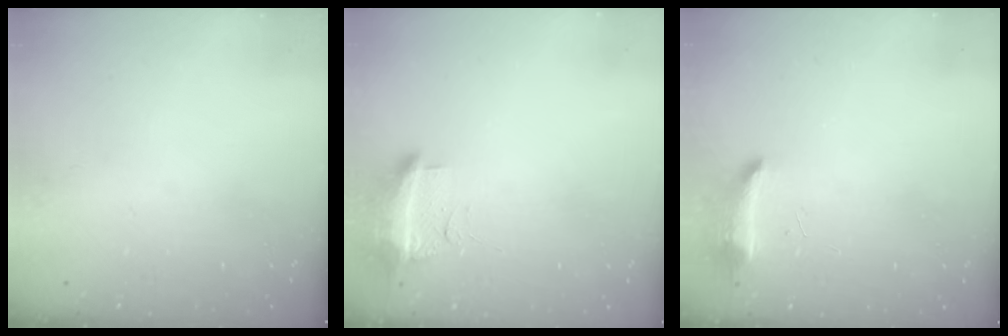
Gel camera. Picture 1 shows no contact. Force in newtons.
{"total": 19.1, "press": 13.0, "slide": 14.0}
{"total": 8.5, "press": 8.3, "slide": 2.0}